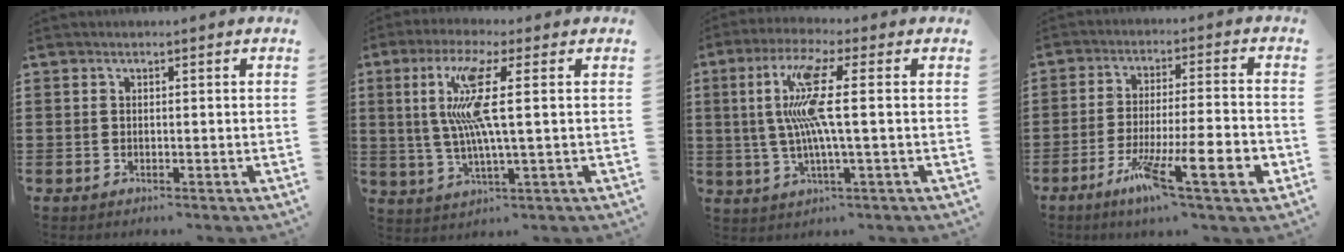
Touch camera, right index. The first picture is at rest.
{"total": 9.9, "force": [1.9, 0.7, 9.7], "torque": [-0.214, -0.012, 0.019]}
{"total": 10.0, "force": [1.0, 0.6, 9.9], "torque": [-0.220, -0.015, 0.002]}
{"total": 12.6, "force": [-5.7, 1.4, 11.2], "torque": [-0.205, 0.000, -0.095]}